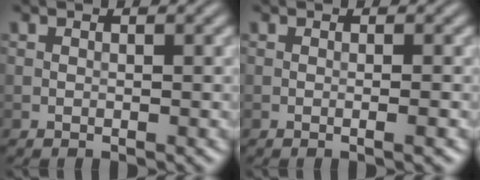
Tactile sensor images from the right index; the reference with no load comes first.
{"total": 1.2, "force": [-0.3, 0.3, 1.2], "torque": [-0.011, 0.001, -0.008]}